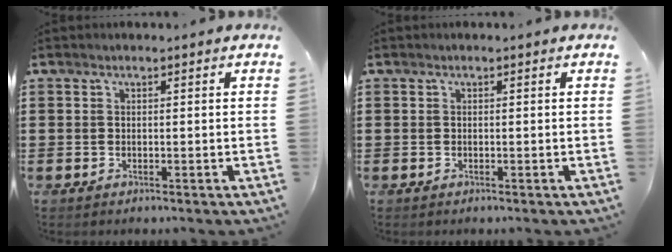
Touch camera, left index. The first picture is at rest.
{"total": 0.0}